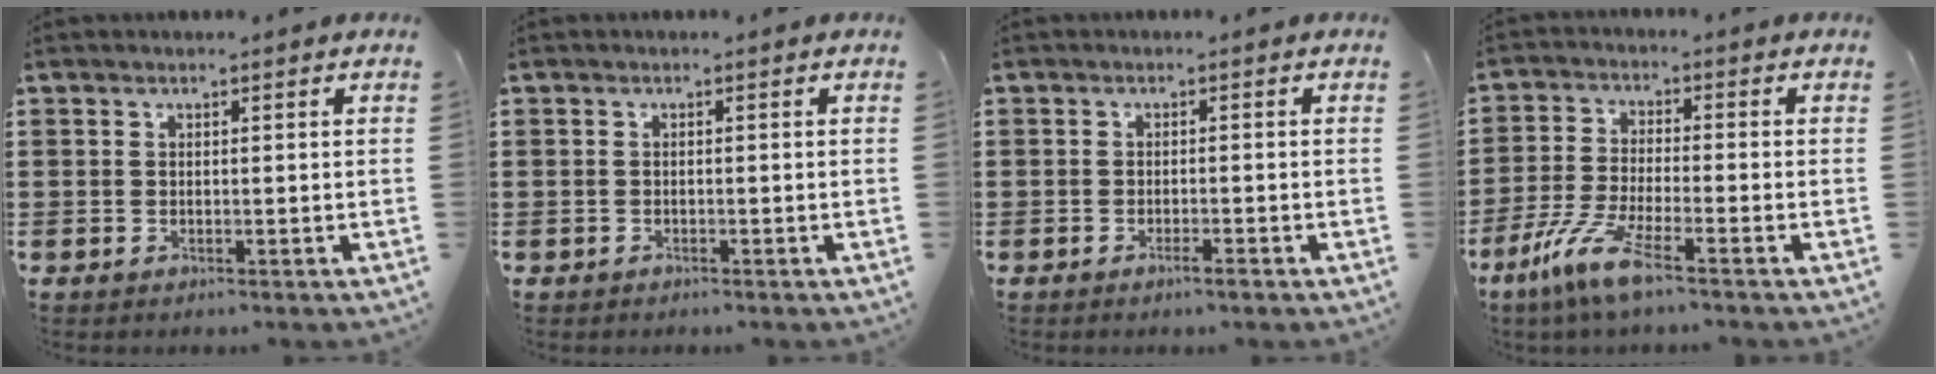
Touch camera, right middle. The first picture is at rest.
{"total": 0.5, "force": [-0.5, 0.2, 0.0], "torque": [0.000, 0.003, -0.011]}
{"total": 1.5, "force": [-1.0, 0.2, 1.1], "torque": [-0.019, -0.003, -0.018]}
{"total": 8.2, "force": [-5.1, 1.1, 6.3], "torque": [-0.147, -0.016, -0.100]}